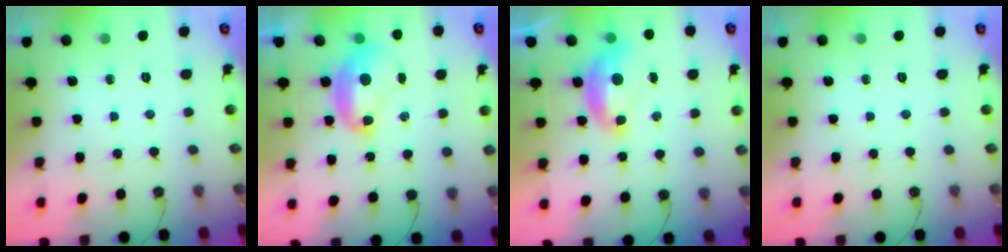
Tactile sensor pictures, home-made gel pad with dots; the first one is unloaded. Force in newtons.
{"total": 2.4, "press": 2.3, "slide": 0.3}
{"total": 1.4, "press": 1.2, "slide": 0.6}
{"total": 0.0}